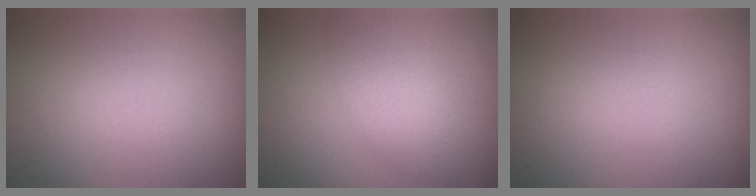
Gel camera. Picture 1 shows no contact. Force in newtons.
{"total": 3.1, "press": 3.1, "slide": 0.1}
{"total": 0.0}